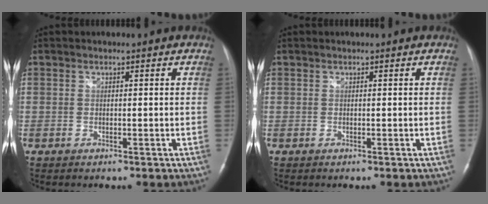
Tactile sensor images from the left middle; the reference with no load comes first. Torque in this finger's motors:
{"motor_torque": [-0.08, -0.03, 0.09, 0.01]}